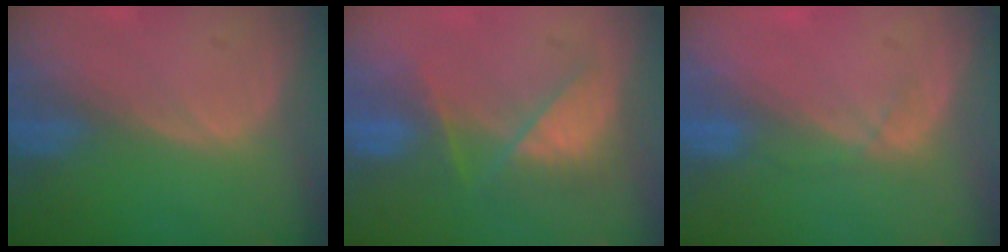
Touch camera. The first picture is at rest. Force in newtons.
{"total": 7.2, "press": 7.0, "slide": 1.7}
{"total": 2.1, "press": 1.9, "slide": 0.9}